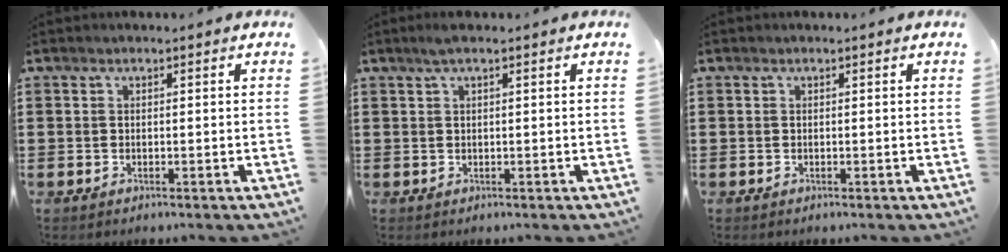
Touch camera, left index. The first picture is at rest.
{"total": 1.1, "force": [0.5, 0.0, 1.0], "torque": [-0.020, 0.001, 0.009]}
{"total": 0.0}